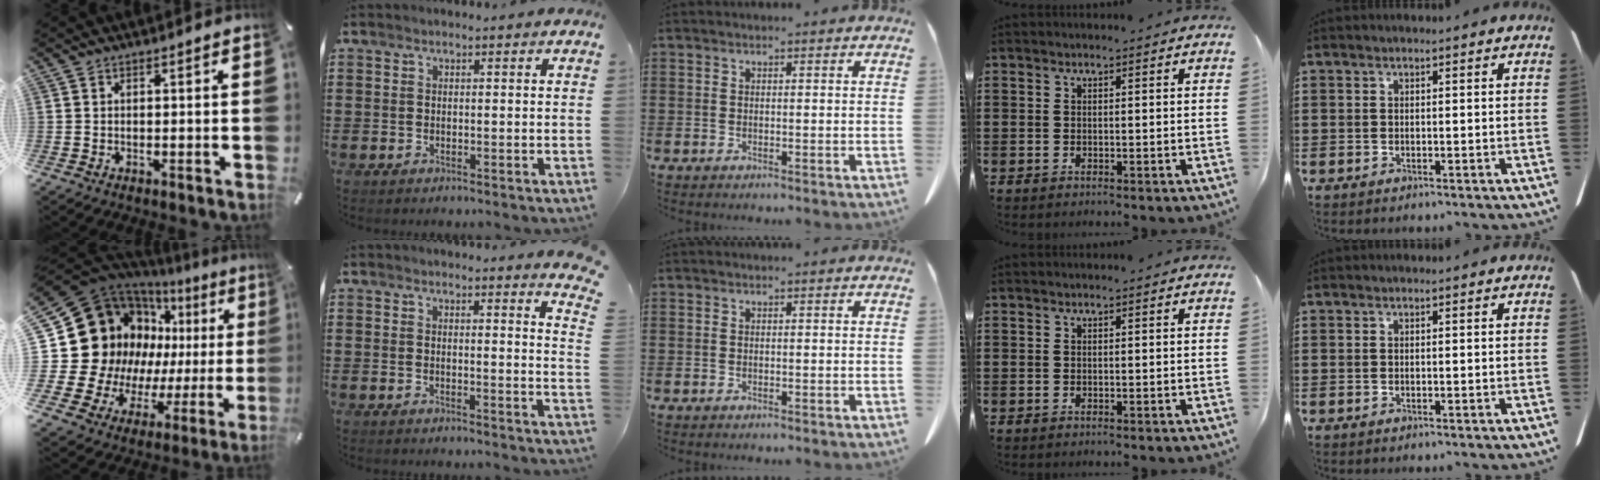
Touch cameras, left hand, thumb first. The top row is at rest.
{"thumb": {"total": 27.4, "force": [6.2, 21.0, 16.4], "torque": [-0.292, -0.082, 0.167]}, "index": {"total": 2.8, "force": [2.6, -0.5, 0.9], "torque": [-0.020, -0.013, 0.047]}}